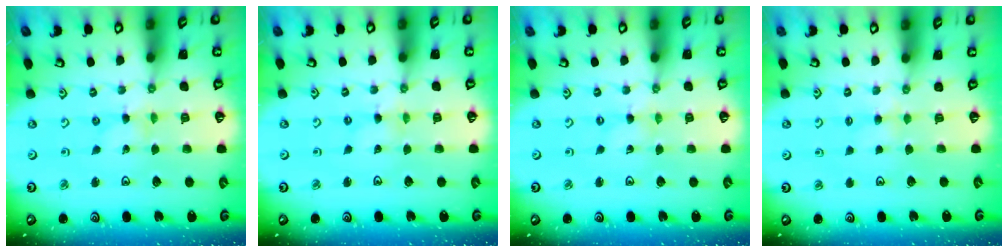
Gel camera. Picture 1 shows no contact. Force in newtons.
{"total": 1.4, "press": 1.4, "slide": 0.2}
{"total": 0.0}
{"total": 2.7, "press": 2.7, "slide": 0.5}